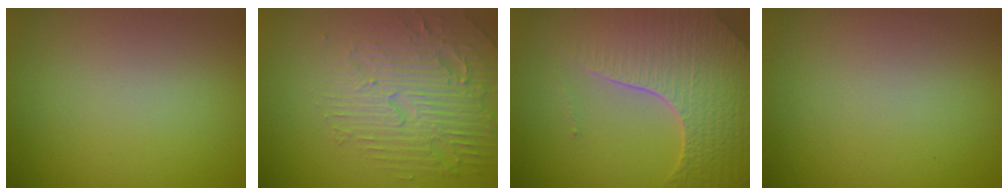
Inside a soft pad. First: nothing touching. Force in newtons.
{"total": 4.7, "press": 4.6, "slide": 0.9}
{"total": 8.2, "press": 5.8, "slide": 5.8}
{"total": 0.0}